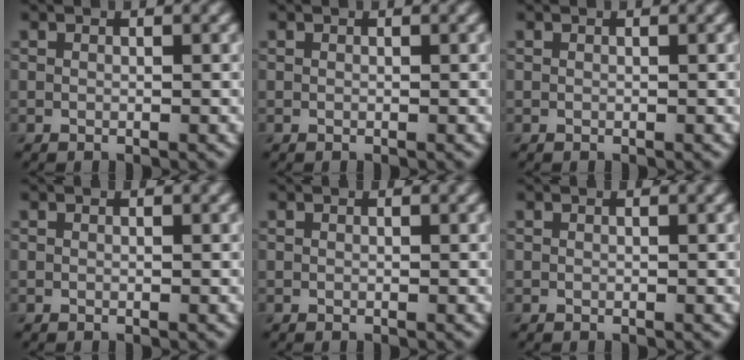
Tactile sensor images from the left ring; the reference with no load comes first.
{"total": 0.0}
{"total": 0.0}
{"total": 0.0}
{"total": 0.0}
{"total": 0.0}